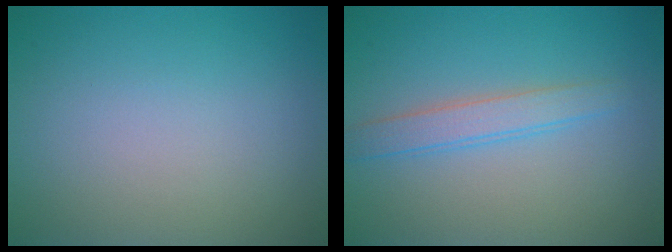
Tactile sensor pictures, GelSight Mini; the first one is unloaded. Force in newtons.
{"total": 2.4, "press": 2.4, "slide": 0.1}